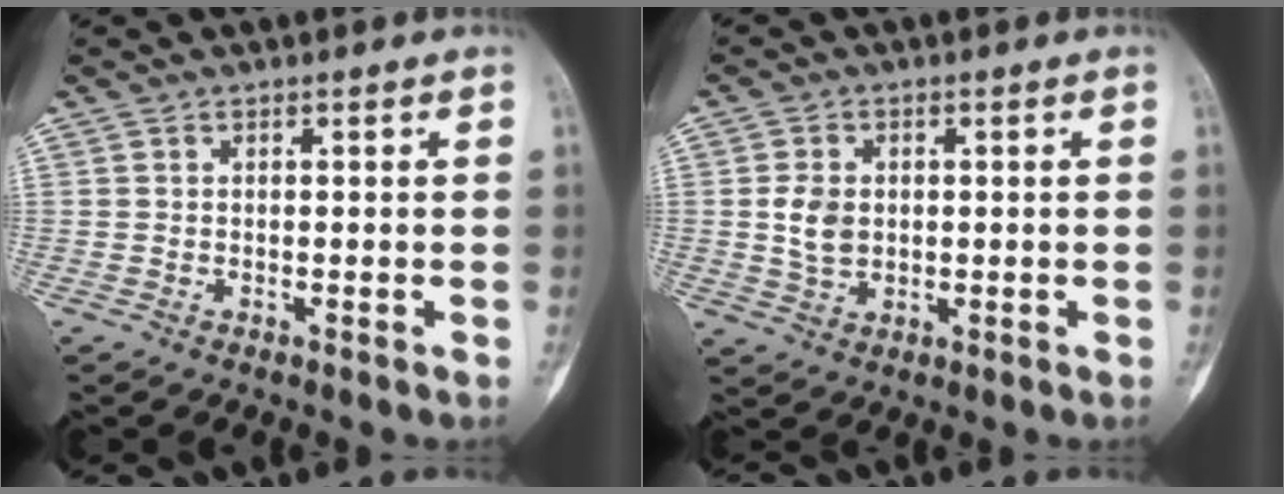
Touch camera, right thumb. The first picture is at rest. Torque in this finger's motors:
{"motor_torque": [0.95, 0.24, 0.21, -0.52, -0.01]}